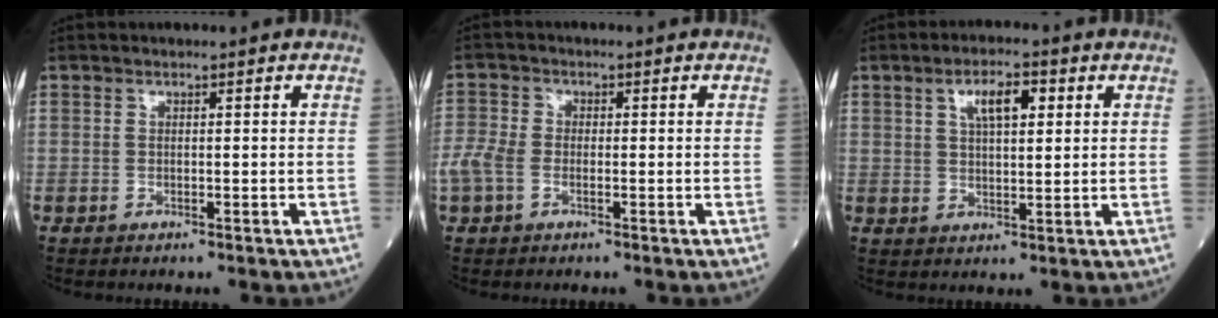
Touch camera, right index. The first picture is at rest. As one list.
[{"total": 4.9, "force": [-1.3, 3.0, 3.6], "torque": [-0.107, 0.008, -0.029]}, {"total": 5.8, "force": [2.3, 1.9, 4.9], "torque": [-0.086, 0.009, 0.040]}]